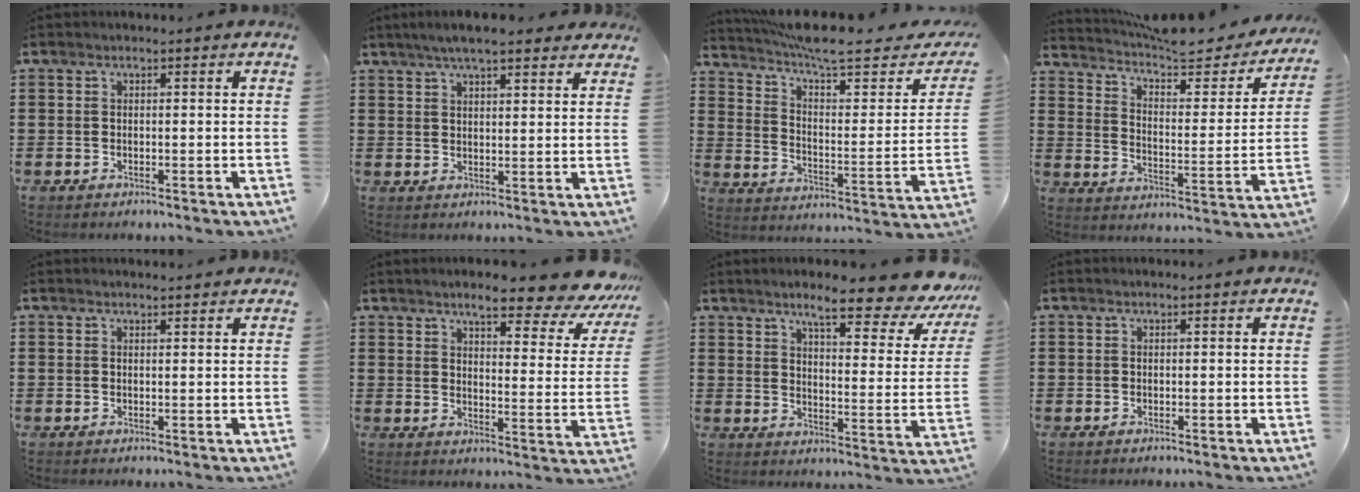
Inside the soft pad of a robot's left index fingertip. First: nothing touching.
{"total": 5.5, "force": [4.6, 0.9, 2.8], "torque": [-0.065, -0.002, 0.083]}
{"total": 8.1, "force": [6.8, 0.9, 4.3], "torque": [-0.109, -0.049, 0.111]}
{"total": 6.3, "force": [5.5, 1.3, 2.8], "torque": [-0.075, -0.037, 0.089]}
{"total": 0.9, "force": [0.9, 0.0, 0.1], "torque": [-0.005, -0.002, 0.017]}
{"total": 8.4, "force": [7.0, 1.0, 4.5], "torque": [-0.080, -0.041, 0.116]}
{"total": 10.0, "force": [8.0, 1.0, 5.9], "torque": [-0.102, -0.048, 0.128]}
{"total": 0.0}